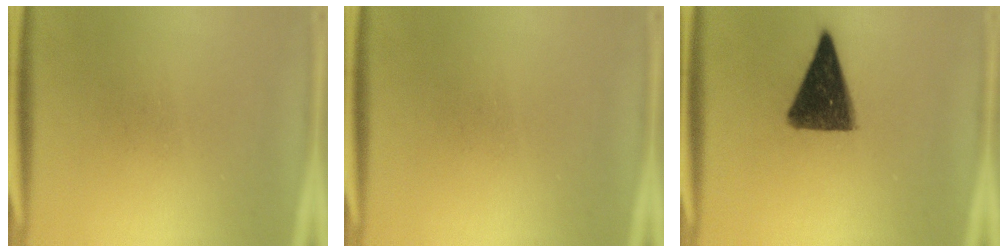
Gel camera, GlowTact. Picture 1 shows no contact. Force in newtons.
{"total": 0.0}
{"total": 12.4}